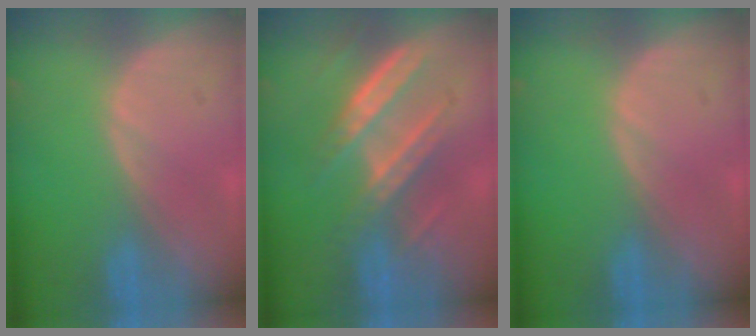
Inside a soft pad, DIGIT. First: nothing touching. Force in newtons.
{"total": 7.3, "press": 6.8, "slide": 2.8}
{"total": 0.0}